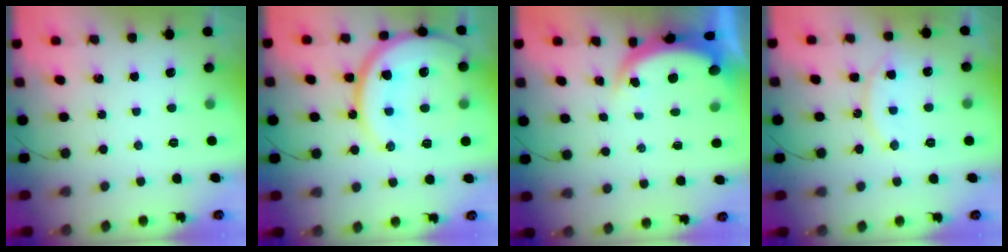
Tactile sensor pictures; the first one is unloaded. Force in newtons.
{"total": 20.7, "press": 20.6, "slide": 2.5}
{"total": 4.5, "press": 4.4, "slide": 0.8}
{"total": 11.4, "press": 11.4, "slide": 0.9}